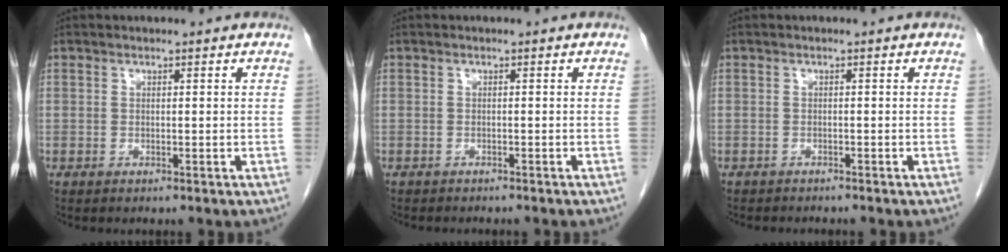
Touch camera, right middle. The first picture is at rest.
{"total": 3.1, "force": [-2.7, 0.8, 1.2], "torque": [-0.020, -0.004, -0.030]}
{"total": 2.5, "force": [-2.3, 0.6, 0.7], "torque": [-0.012, -0.004, -0.029]}